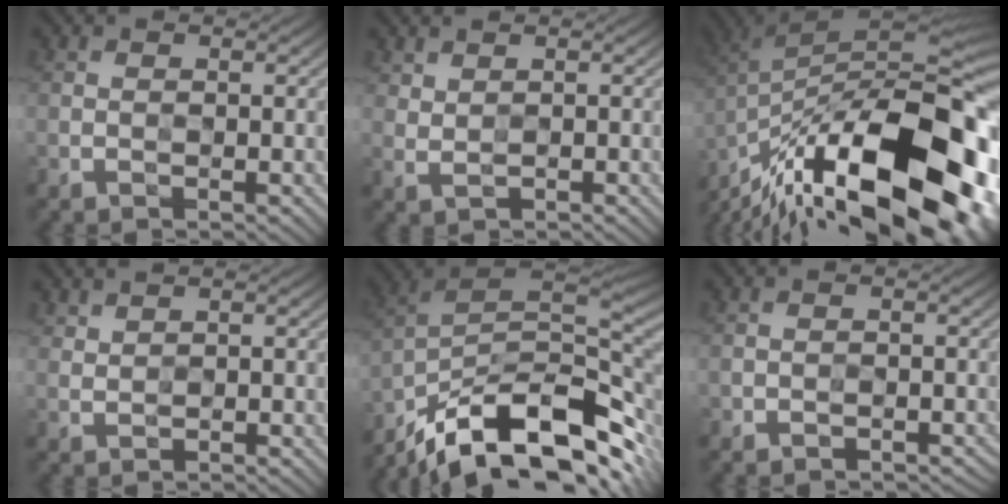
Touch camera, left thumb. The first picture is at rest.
{"total": 1.5, "force": [1.0, 0.7, 0.8], "torque": [-0.021, 0.000, 0.026]}
{"total": 20.3, "force": [-11.6, 7.4, 14.9], "torque": [-0.225, 0.014, -0.185]}
{"total": 1.1, "force": [0.9, 0.4, 0.5], "torque": [-0.014, 0.001, 0.022]}
{"total": 16.8, "force": [-9.2, 6.7, 12.3], "torque": [-0.238, -0.011, -0.161]}
{"total": 1.4, "force": [-1.2, 0.7, 0.4], "torque": [-0.004, 0.001, -0.019]}